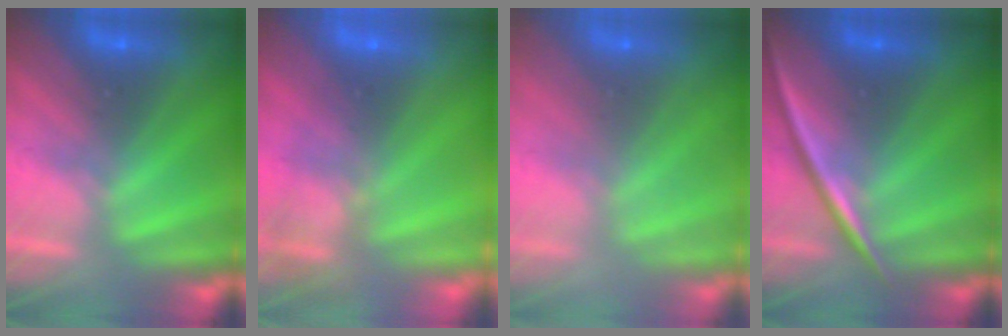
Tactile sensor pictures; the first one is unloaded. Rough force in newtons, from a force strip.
{"total": 10.8}
{"total": 9.2}
{"total": 2.2}